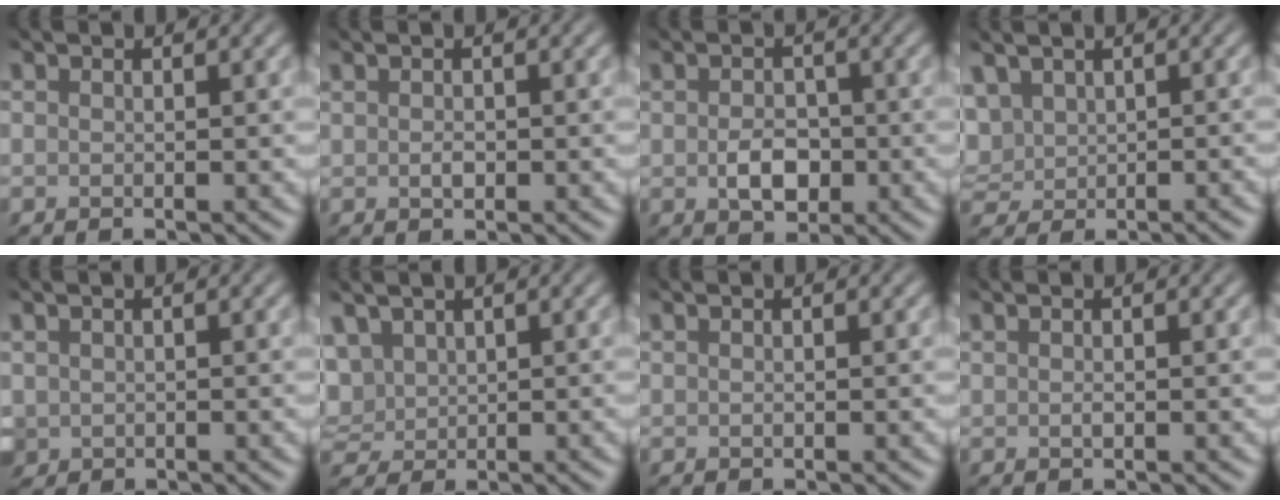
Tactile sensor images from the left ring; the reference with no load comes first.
{"total": 0.9, "force": [0.1, 0.6, 0.7], "torque": [-0.013, 0.000, 0.006]}
{"total": 3.0, "force": [-1.0, 2.2, 1.7], "torque": [-0.031, -0.004, -0.014]}
{"total": 2.6, "force": [1.5, 1.7, 1.2], "torque": [-0.032, 0.009, 0.026]}
{"total": 0.7, "force": [0.2, 0.6, 0.0], "torque": [-0.003, 0.000, 0.010]}
{"total": 3.0, "force": [1.6, 2.1, 1.5], "torque": [-0.048, 0.007, 0.031]}
{"total": 0.5, "force": [0.3, 0.2, 0.4], "torque": [-0.001, -0.002, 0.003]}
{"total": 1.0, "force": [0.5, 0.4, 0.8], "torque": [-0.003, -0.007, 0.005]}